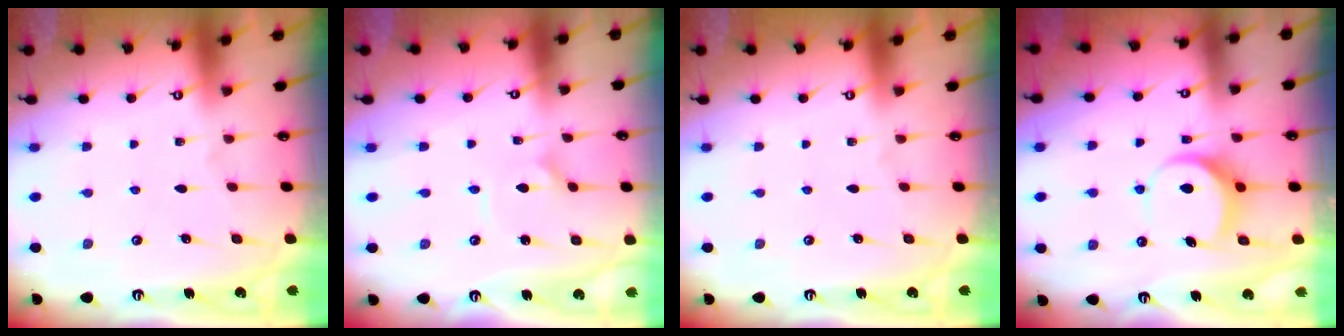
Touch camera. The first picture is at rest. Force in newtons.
{"total": 2.5, "press": 2.5, "slide": 0.3}
{"total": 0.0}
{"total": 7.9, "press": 7.9, "slide": 0.3}